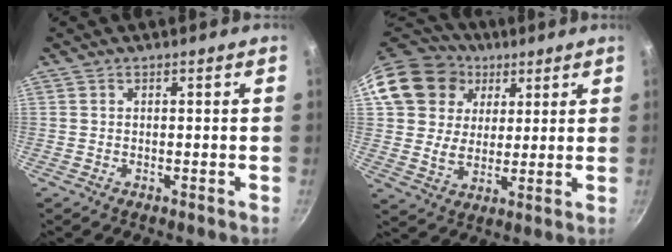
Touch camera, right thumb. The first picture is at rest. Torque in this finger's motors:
{"motor_torque": [-0.14, 2.65, 0.16, -0.12, 0.14]}